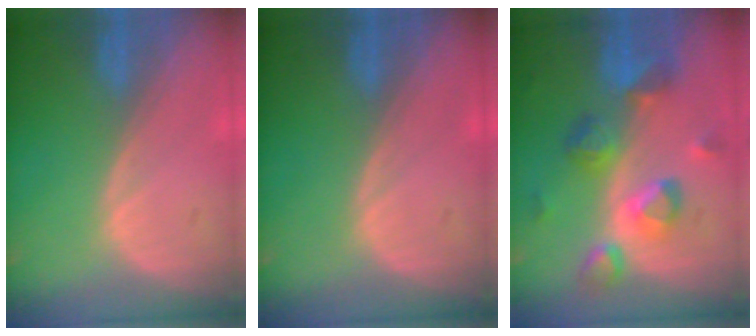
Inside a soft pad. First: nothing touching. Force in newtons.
{"total": 0.0}
{"total": 9.3, "press": 8.2, "slide": 4.4}